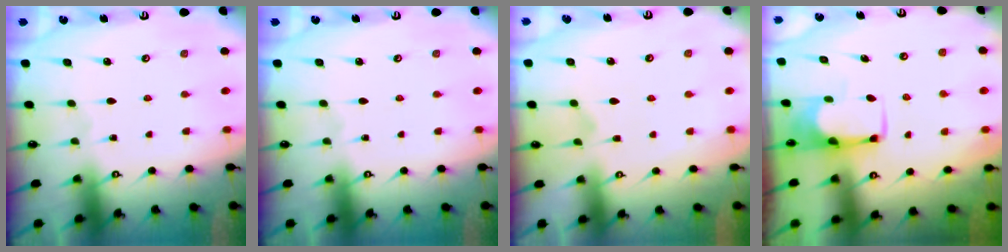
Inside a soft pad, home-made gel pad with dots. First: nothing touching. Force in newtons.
{"total": 0.0}
{"total": 1.2, "press": 0.7, "slide": 1.0}
{"total": 1.8, "press": 1.7, "slide": 0.5}